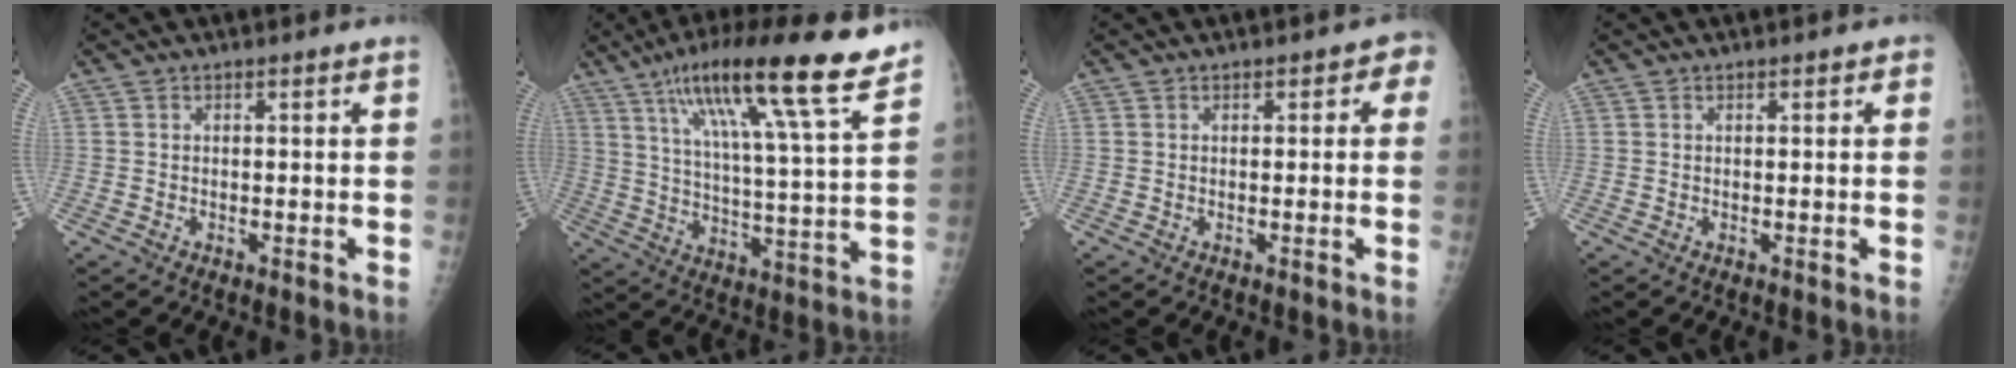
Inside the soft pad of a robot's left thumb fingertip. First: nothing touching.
{"total": 21.4, "force": [14.4, 2.0, 15.8], "torque": [-0.238, -0.043, 0.228]}
{"total": 2.4, "force": [0.8, 1.6, 1.6], "torque": [0.002, 0.005, 0.003]}
{"total": 0.9, "force": [0.5, 0.5, 0.6], "torque": [0.001, 0.001, 0.002]}